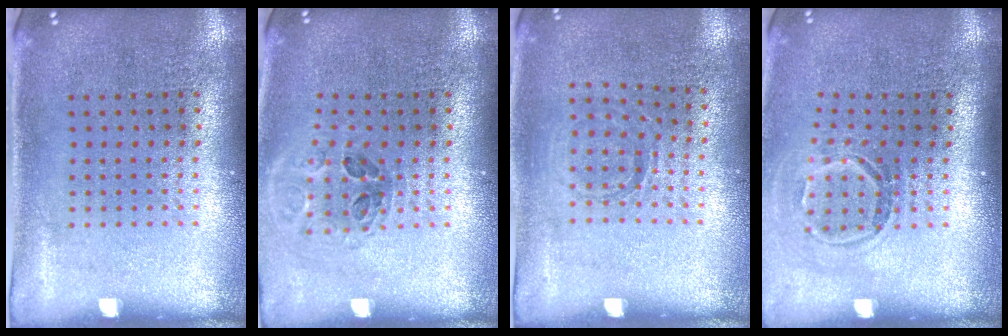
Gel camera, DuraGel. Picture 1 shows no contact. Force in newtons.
{"total": 0.9, "press": 0.9, "slide": 0.1}
{"total": 0.8, "press": 0.8, "slide": 0.1}
{"total": 1.6, "press": 1.1, "slide": 1.2}